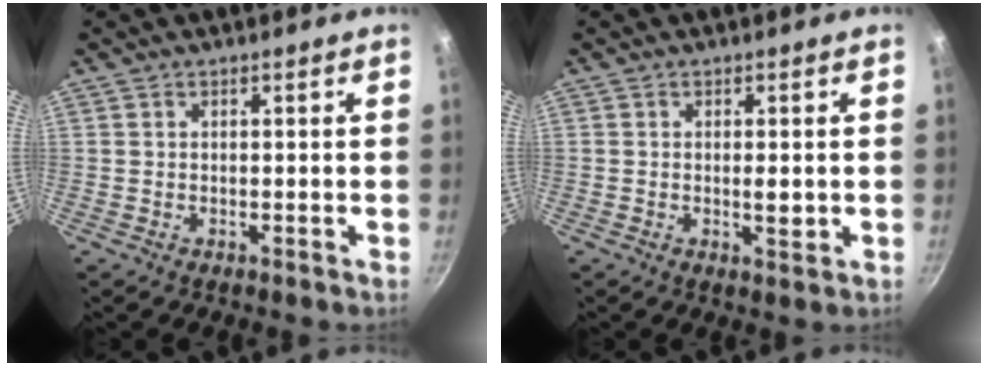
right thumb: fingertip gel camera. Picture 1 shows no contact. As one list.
[{"total": 2.6, "force": [-0.2, 1.0, 2.4], "torque": [-0.041, -0.005, -0.002]}]